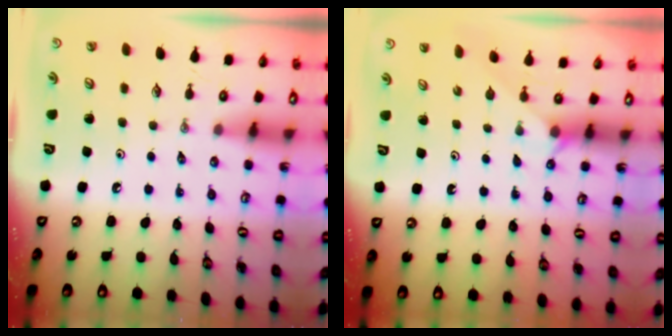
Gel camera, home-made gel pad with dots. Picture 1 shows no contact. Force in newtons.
{"total": 2.7, "press": 2.7, "slide": 0.3}